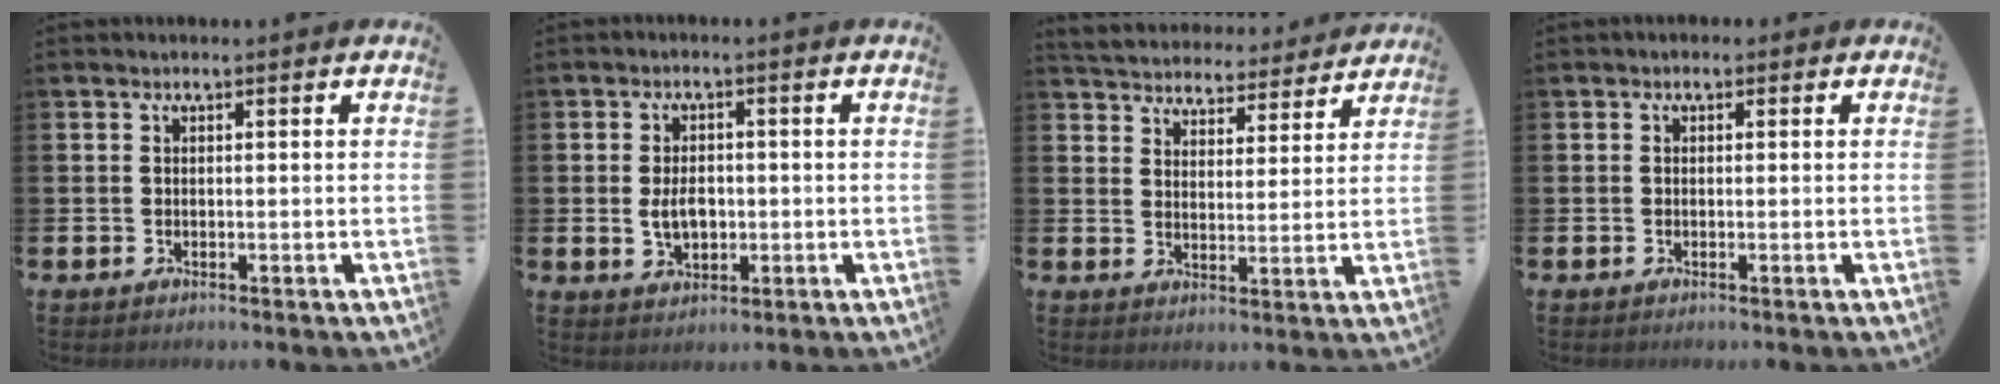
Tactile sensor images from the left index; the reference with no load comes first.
{"total": 3.8, "force": [-0.2, 2.5, 2.9], "torque": [-0.037, 0.000, -0.009]}
{"total": 5.2, "force": [5.0, 1.2, -0.2], "torque": [-0.019, -0.042, 0.086]}
{"total": 0.7, "force": [-0.2, 0.7, 0.2], "torque": [-0.001, 0.006, -0.006]}